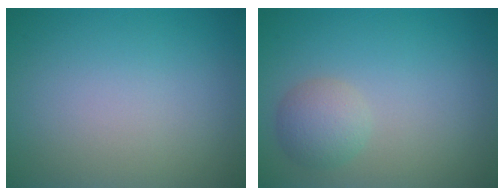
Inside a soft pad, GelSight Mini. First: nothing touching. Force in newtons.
{"total": 2.2, "press": 2.2, "slide": 0.1}